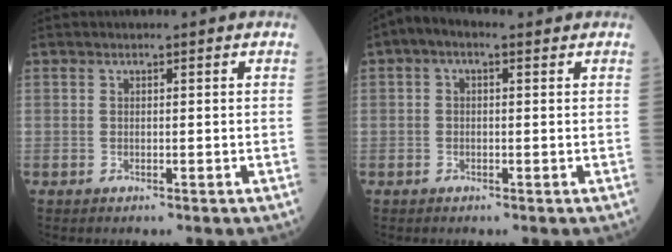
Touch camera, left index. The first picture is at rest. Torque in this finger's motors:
{"motor_torque": [1.12, -0.99, 0.31, 0.09]}